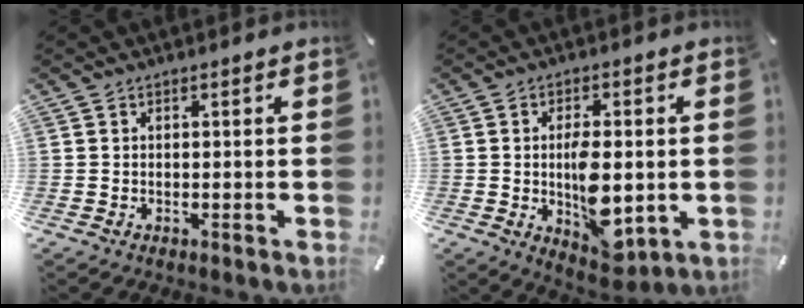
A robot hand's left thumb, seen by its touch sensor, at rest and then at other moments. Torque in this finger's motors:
{"motor_torque": [0.63, 2.74, 0.62, 0.54, 0.38]}